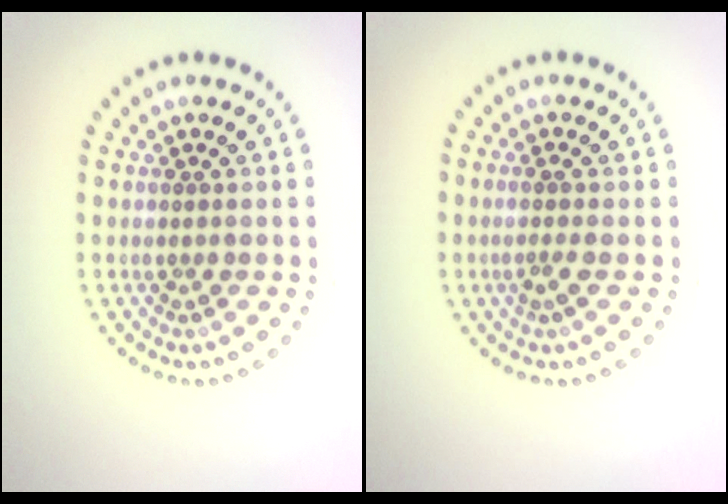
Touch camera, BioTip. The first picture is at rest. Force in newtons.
{"total": 1.4, "press": 1.1, "slide": 0.8}